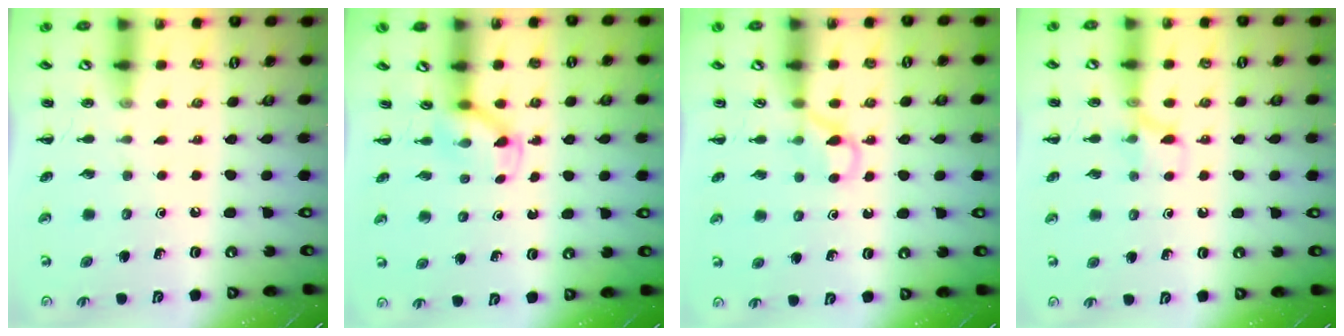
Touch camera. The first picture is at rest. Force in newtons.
{"total": 3.0, "press": 2.9, "slide": 1.0}
{"total": 3.6, "press": 3.5, "slide": 1.1}
{"total": 7.6, "press": 7.5, "slide": 1.1}